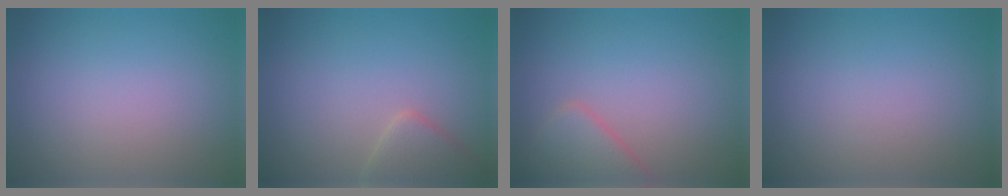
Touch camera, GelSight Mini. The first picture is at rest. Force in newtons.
{"total": 2.4, "press": 2.4, "slide": 0.1}
{"total": 2.8, "press": 2.8, "slide": 0.3}
{"total": 0.0}